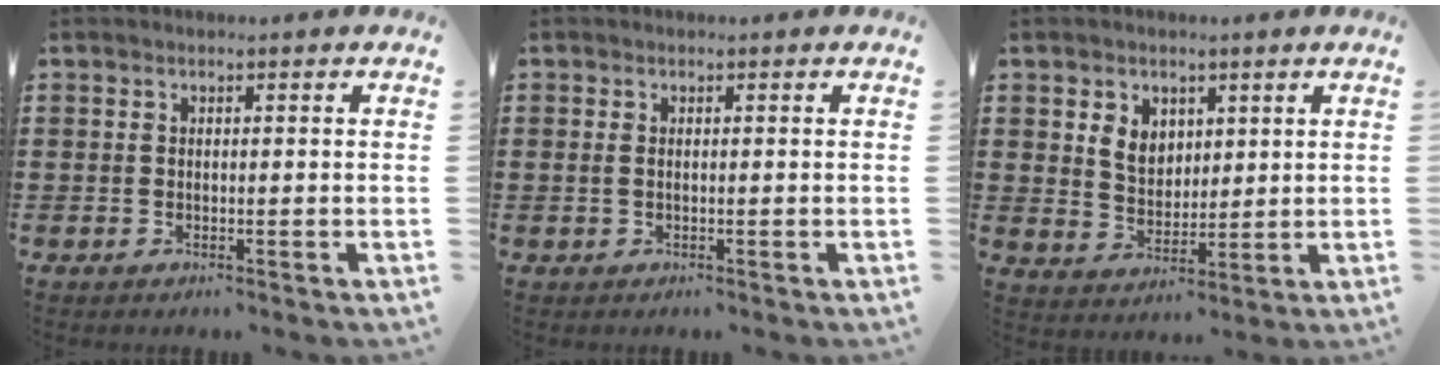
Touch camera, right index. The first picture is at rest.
{"total": 0.8, "force": [0.0, 0.4, 0.7], "torque": [-0.017, 0.003, -0.001]}
{"total": 4.8, "force": [2.1, 3.9, 1.9], "torque": [-0.045, 0.010, 0.038]}